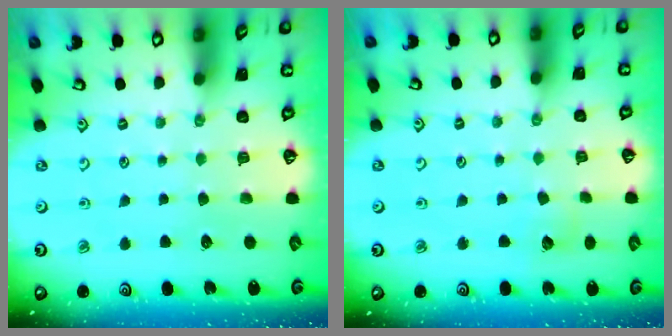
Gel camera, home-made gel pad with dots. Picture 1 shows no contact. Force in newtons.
{"total": 3.3, "press": 3.3, "slide": 0.3}